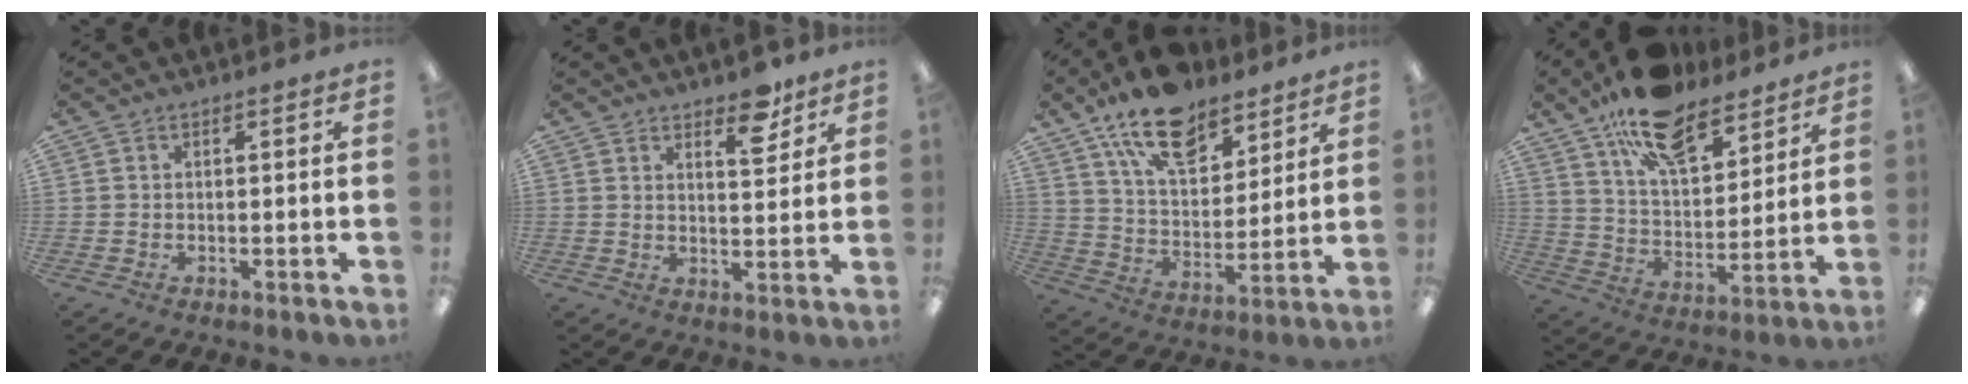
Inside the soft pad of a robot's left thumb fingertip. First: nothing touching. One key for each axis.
{"total": 7.6, "fx": 5.5, "fy": 3.2, "fz": 4.1, "tx": -0.031, "ty": -0.037, "tz": 0.088}
{"total": 17.1, "fx": 12.2, "fy": 8.4, "fz": 8.5, "tx": -0.145, "ty": -0.061, "tz": 0.220}
{"total": 16.6, "fx": 12.4, "fy": 7.2, "fz": 8.3, "tx": -0.141, "ty": -0.066, "tz": 0.221}